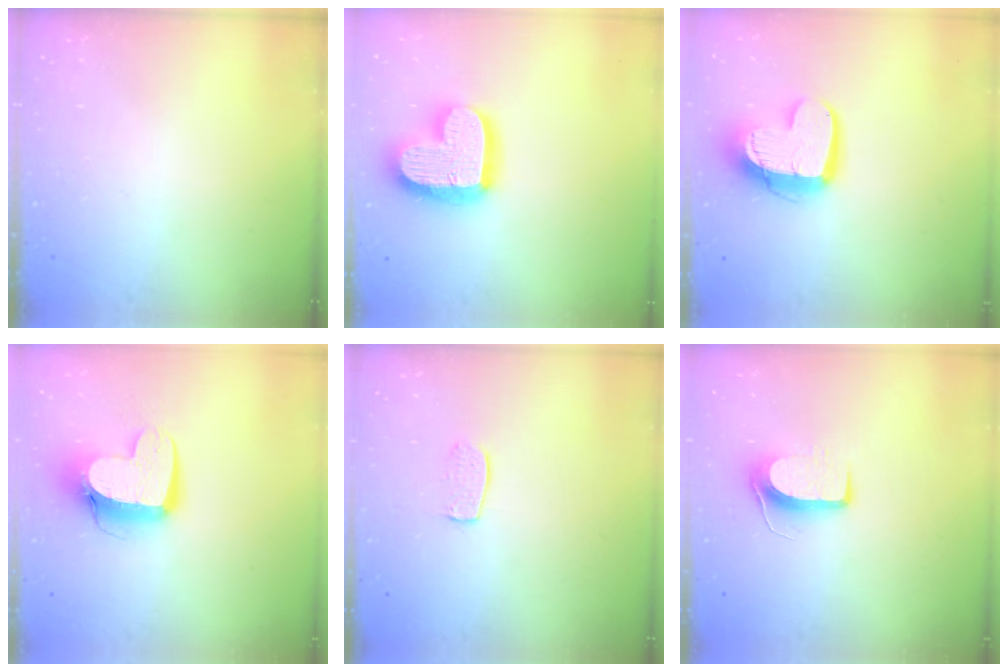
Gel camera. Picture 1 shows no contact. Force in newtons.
{"total": 19.2, "press": 19.1, "slide": 1.4}
{"total": 14.6, "press": 14.6, "slide": 1.1}
{"total": 12.4, "press": 12.3, "slide": 1.2}
{"total": 6.6, "press": 6.6, "slide": 0.2}
{"total": 8.7, "press": 8.7, "slide": 0.7}